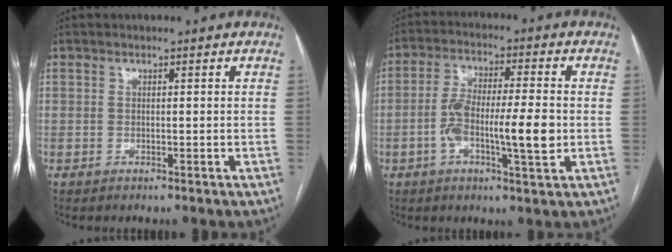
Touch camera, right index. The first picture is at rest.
{"total": 10.1, "force": [-1.9, 1.8, 9.8], "torque": [-0.179, 0.010, -0.032]}